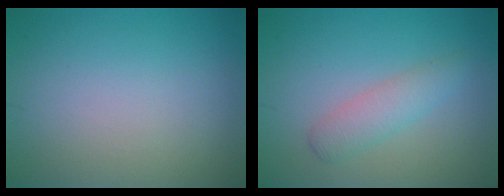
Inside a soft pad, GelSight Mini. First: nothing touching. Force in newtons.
{"total": 2.4, "press": 2.4, "slide": 0.1}